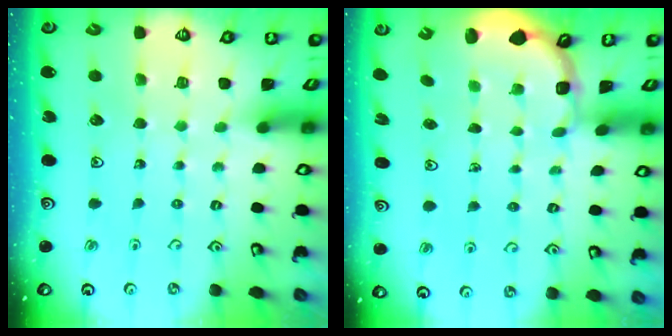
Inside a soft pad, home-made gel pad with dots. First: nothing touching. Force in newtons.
{"total": 2.6, "press": 1.8, "slide": 1.9}